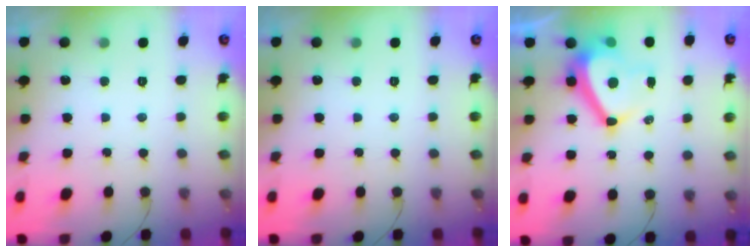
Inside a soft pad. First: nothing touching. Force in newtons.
{"total": 0.0}
{"total": 10.4, "press": 9.9, "slide": 3.2}